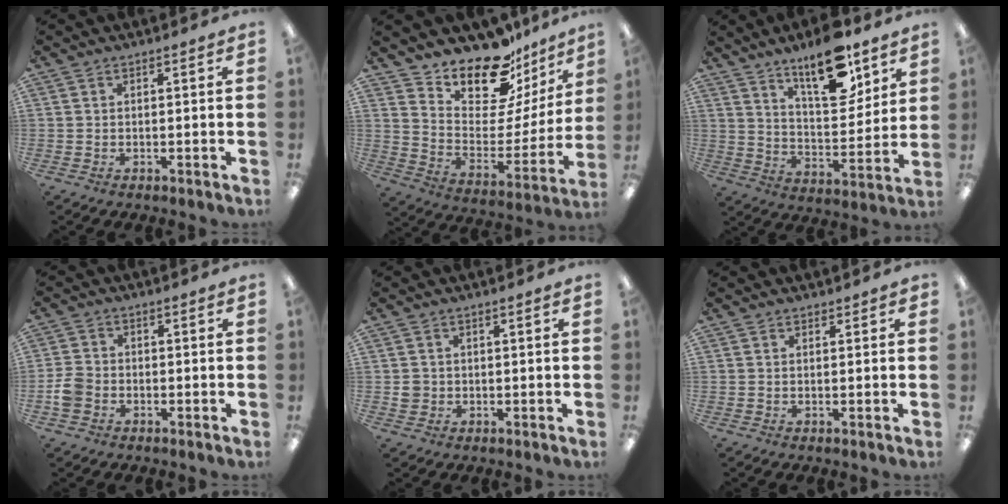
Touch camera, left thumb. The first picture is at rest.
{"total": 17.2, "force": [14.5, 6.8, 6.1], "torque": [-0.108, -0.125, 0.256]}
{"total": 16.9, "force": [11.8, 6.5, 10.3], "torque": [-0.154, -0.062, 0.197]}
{"total": 4.7, "force": [-1.8, 3.6, 2.3], "torque": [-0.041, 0.013, -0.031]}
{"total": 2.4, "force": [-0.1, 2.3, 0.6], "torque": [-0.003, 0.001, -0.006]}
{"total": 0.7, "force": [0.4, 0.6, 0.2], "torque": [-0.003, 0.003, 0.008]}